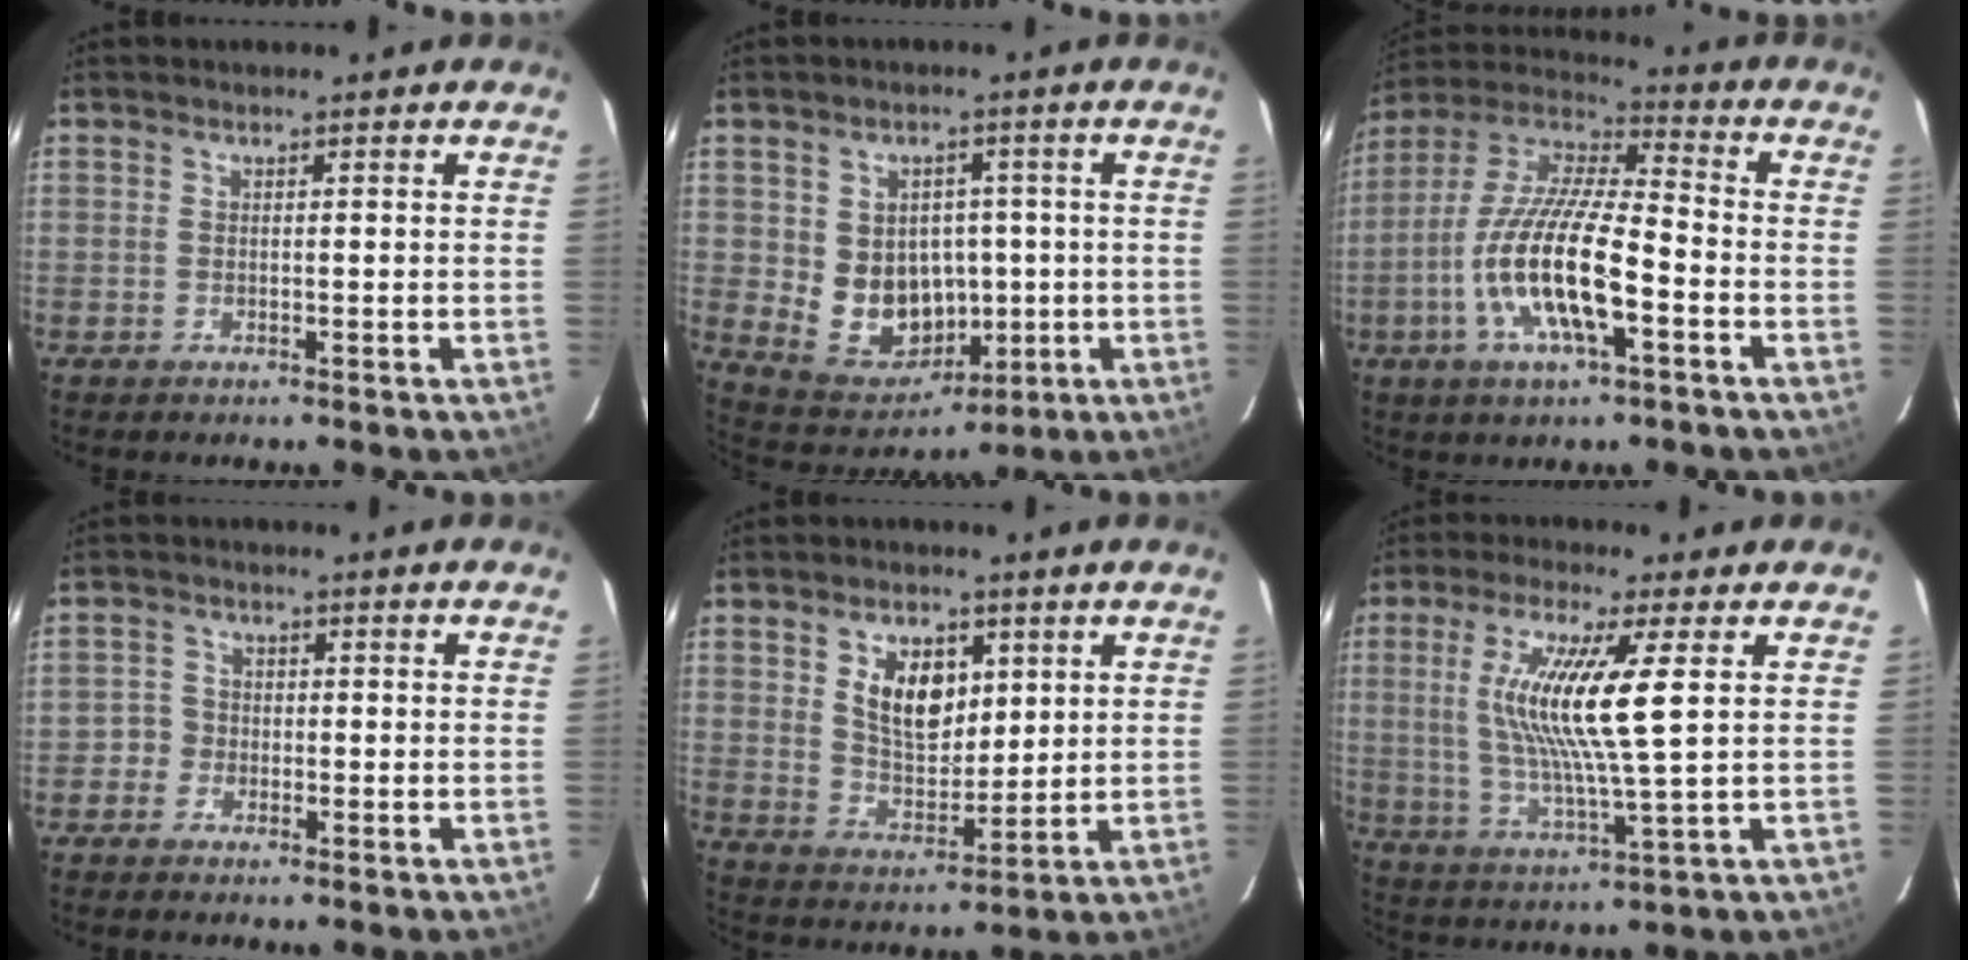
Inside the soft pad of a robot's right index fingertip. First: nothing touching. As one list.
[{"total": 11.7, "force": [-0.5, 10.2, 5.8], "torque": [-0.117, 0.004, 0.019]}, {"total": 17.6, "force": [-5.9, 5.0, 15.8], "torque": [-0.316, -0.010, -0.119]}, {"total": 2.6, "force": [-1.6, 2.0, -0.2], "torque": [0.005, 0.013, -0.031]}, {"total": 9.6, "force": [3.5, 5.8, 6.8], "torque": [-0.117, 0.005, 0.074]}, {"total": 13.5, "force": [3.0, 0.6, 13.1], "torque": [-0.250, -0.008, 0.063]}]